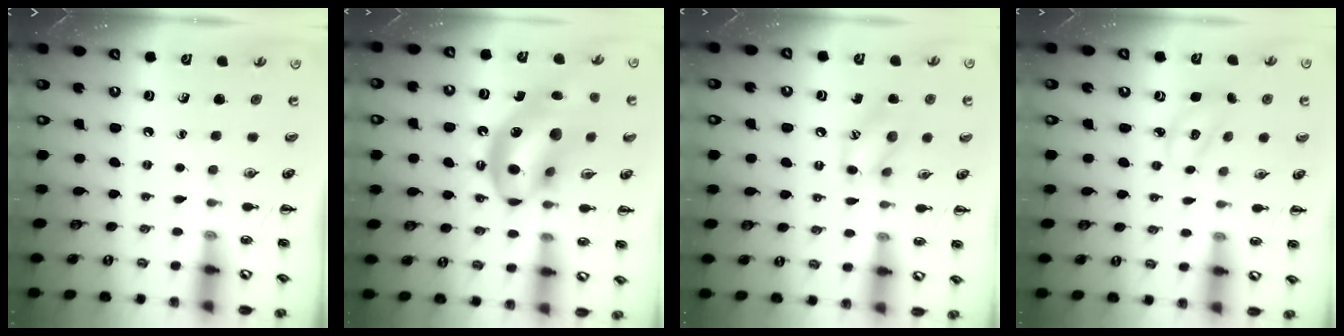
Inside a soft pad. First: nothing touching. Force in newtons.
{"total": 16.9, "press": 16.4, "slide": 4.3}
{"total": 10.3, "press": 10.2, "slide": 1.1}
{"total": 2.6, "press": 2.5, "slide": 0.5}